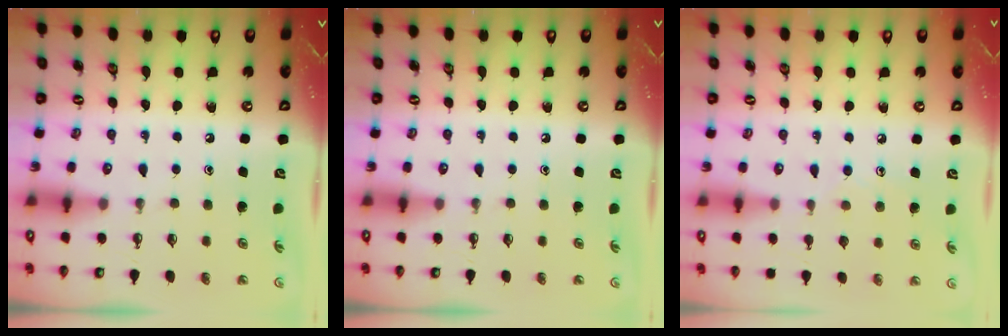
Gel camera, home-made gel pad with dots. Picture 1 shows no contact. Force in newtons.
{"total": 0.0}
{"total": 6.6, "press": 6.5, "slide": 0.7}